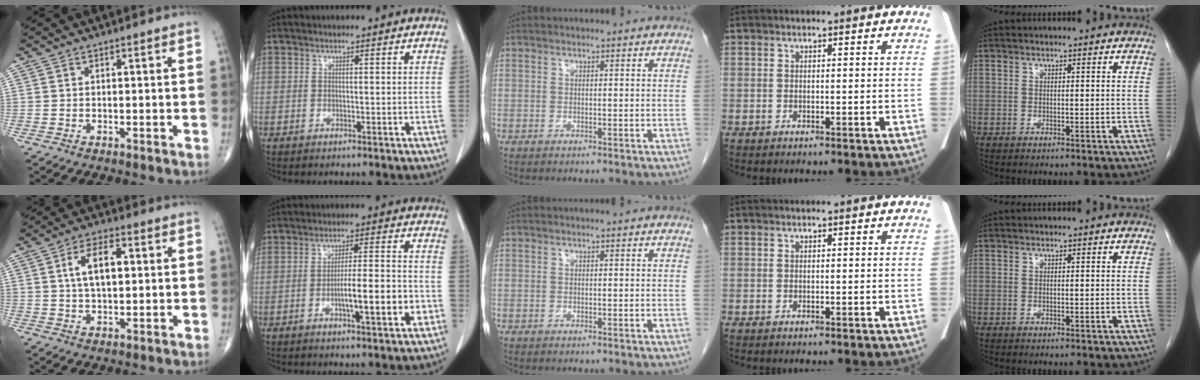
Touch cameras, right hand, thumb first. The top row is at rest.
{"thumb": {"total": 8.3, "force": [1.6, 4.2, 6.9], "torque": [-0.117, 0.008, 0.026]}, "index": {"total": 8.7, "force": [-2.8, 0.8, 8.2], "torque": [-0.131, 0.006, -0.043]}}